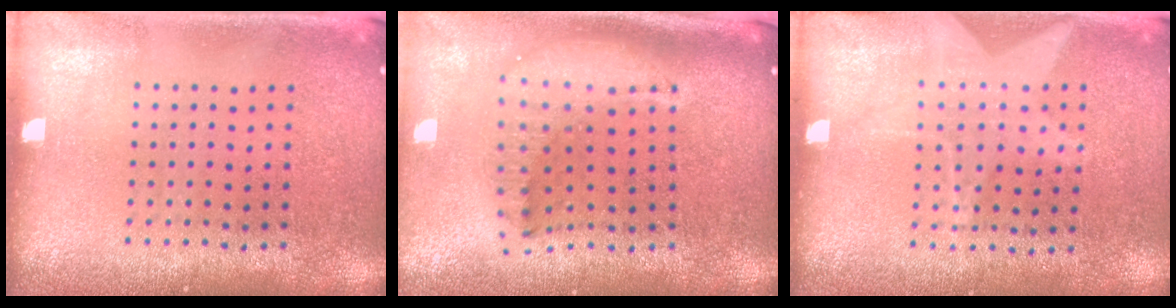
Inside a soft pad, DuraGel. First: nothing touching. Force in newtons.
{"total": 1.9, "press": 1.5, "slide": 1.2}
{"total": 1.2, "press": 0.9, "slide": 0.8}